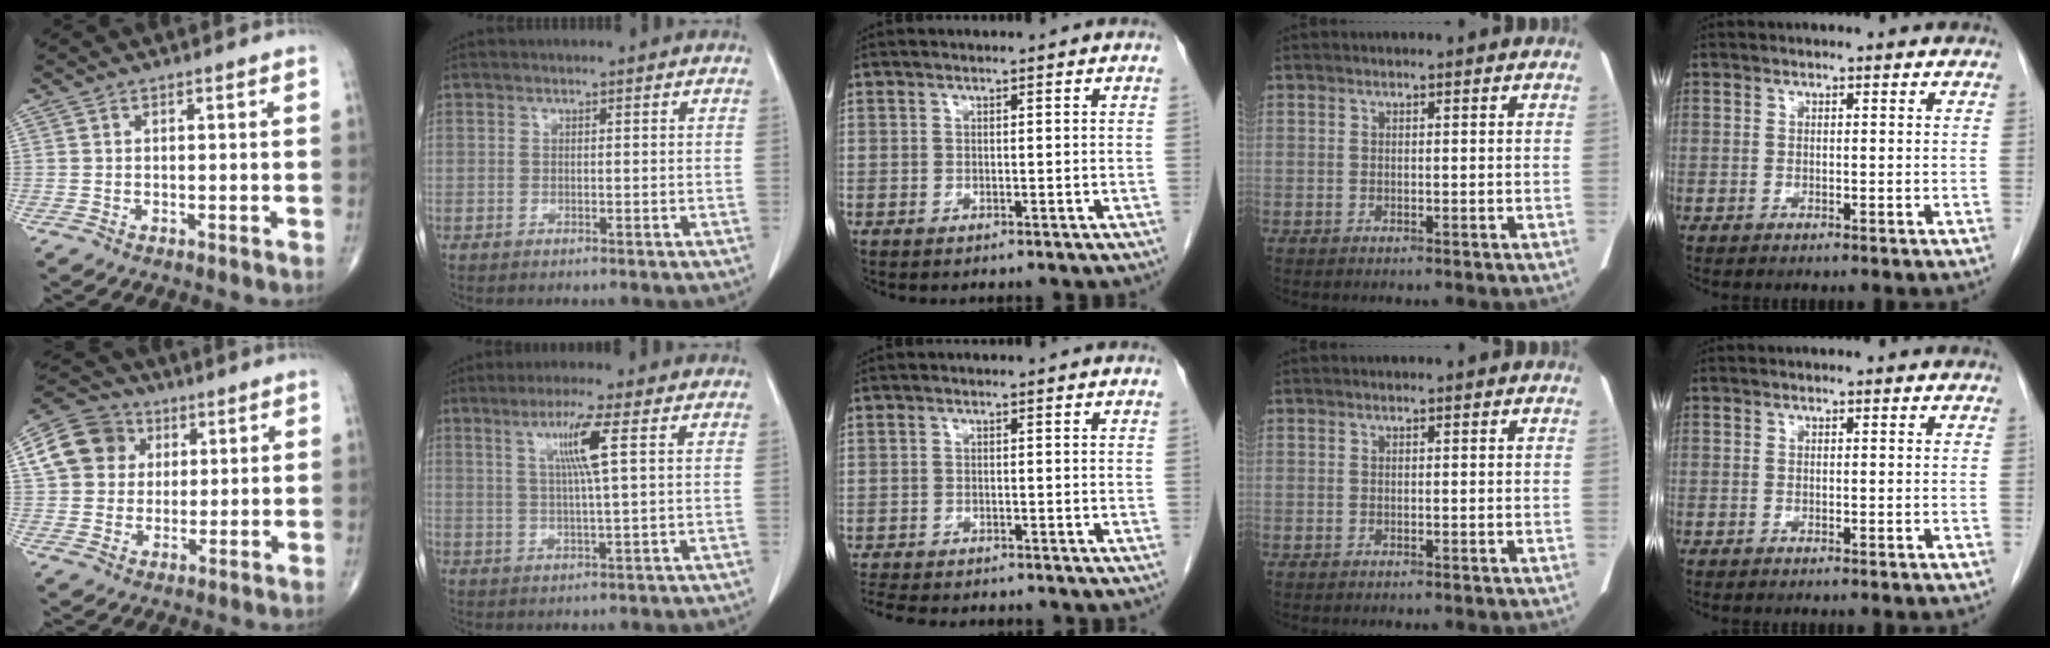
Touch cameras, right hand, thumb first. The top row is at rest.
{"thumb": {"total": 10.9, "force": [3.1, 9.6, 4.3], "torque": [-0.064, 0.004, 0.046]}, "index": {"total": 6.3, "force": [2.1, -0.8, 5.9], "torque": [-0.109, 0.001, 0.040]}, "middle": {"total": 7.6, "force": [-6.7, 1.8, 3.1], "torque": [-0.053, -0.009, -0.099]}}